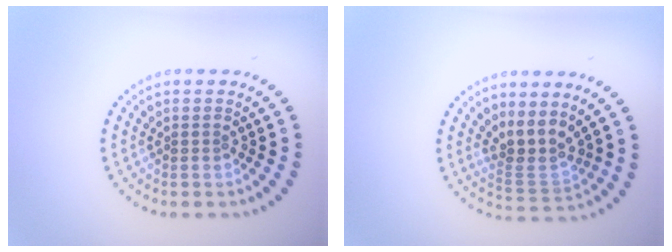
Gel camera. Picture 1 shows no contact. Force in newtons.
{"total": 3.3, "press": 2.5, "slide": 2.1}